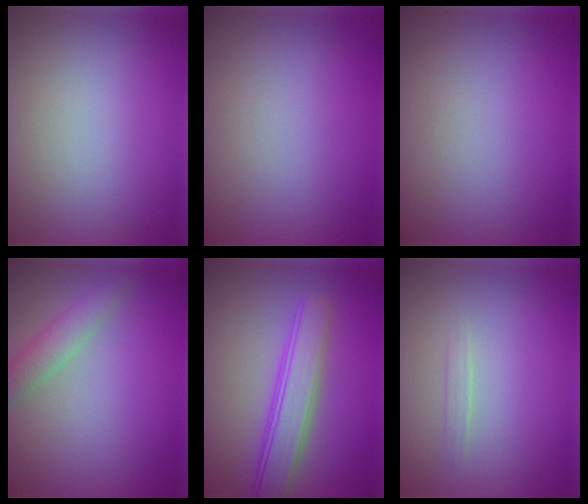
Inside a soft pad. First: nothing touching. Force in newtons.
{"total": 0.0}
{"total": 0.0}
{"total": 2.4, "press": 2.4, "slide": 0.1}
{"total": 4.5, "press": 4.5, "slide": 0.1}
{"total": 0.6, "press": 0.6, "slide": 0.0}